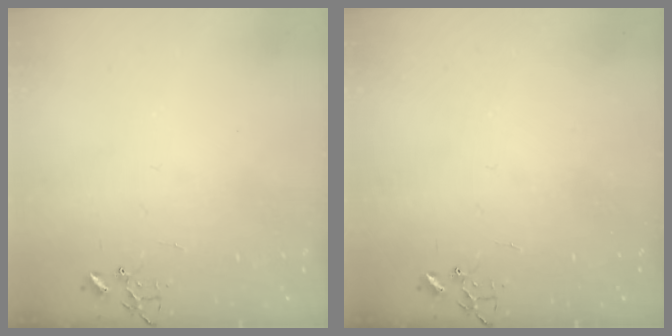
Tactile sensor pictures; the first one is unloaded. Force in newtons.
{"total": 0.0}